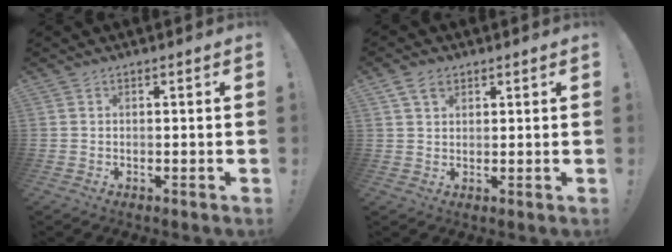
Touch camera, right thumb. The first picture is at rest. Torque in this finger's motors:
{"motor_torque": [0.08, 0.08, -0.02, 0.03, 0.00]}